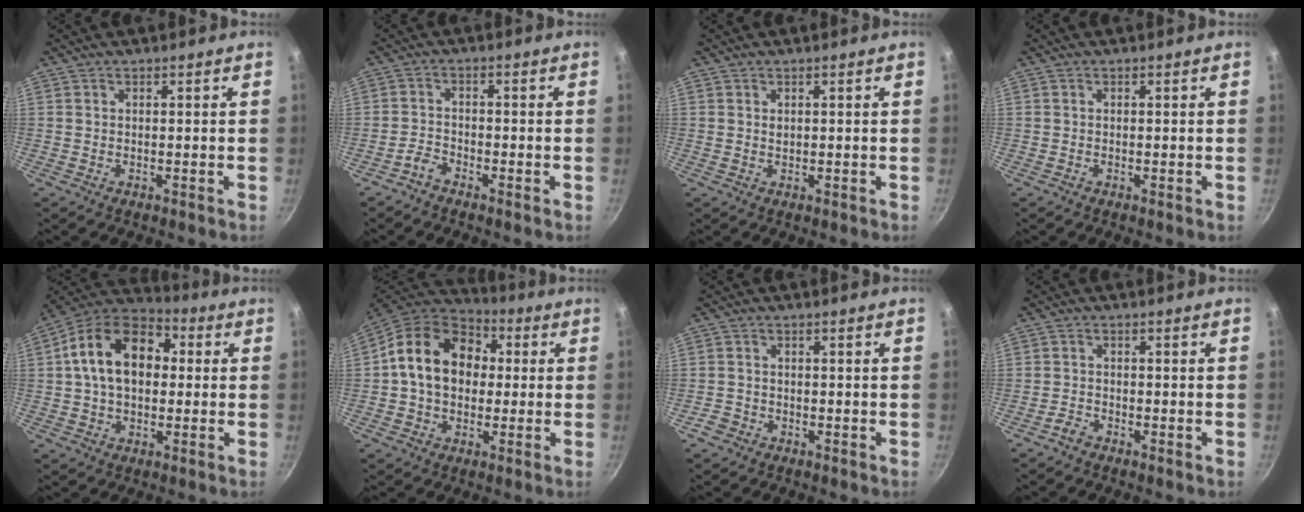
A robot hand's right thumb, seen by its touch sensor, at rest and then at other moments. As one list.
[{"total": 2.4, "force": [-2.1, 0.8, 0.8], "torque": [-0.018, 0.019, -0.047]}, {"total": 0.8, "force": [0.3, 0.6, 0.4], "torque": [-0.005, 0.000, 0.006]}, {"total": 0.0}, {"total": 16.9, "force": [2.2, 11.5, 12.2], "torque": [-0.176, 0.034, 0.016]}, {"total": 17.5, "force": [2.2, 13.3, 11.1], "torque": [-0.162, 0.035, 0.022]}, {"total": 2.3, "force": [-1.4, 1.8, 0.6], "torque": [-0.007, 0.016, -0.023]}, {"total": 1.7, "force": [-1.5, 0.5, 0.6], "torque": [-0.015, 0.011, -0.032]}]